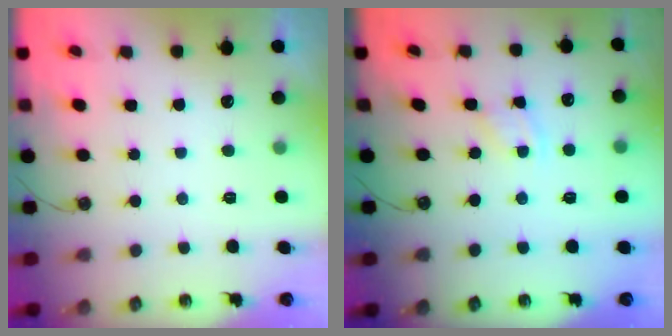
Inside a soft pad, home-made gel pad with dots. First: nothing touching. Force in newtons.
{"total": 3.4, "press": 3.4, "slide": 0.5}